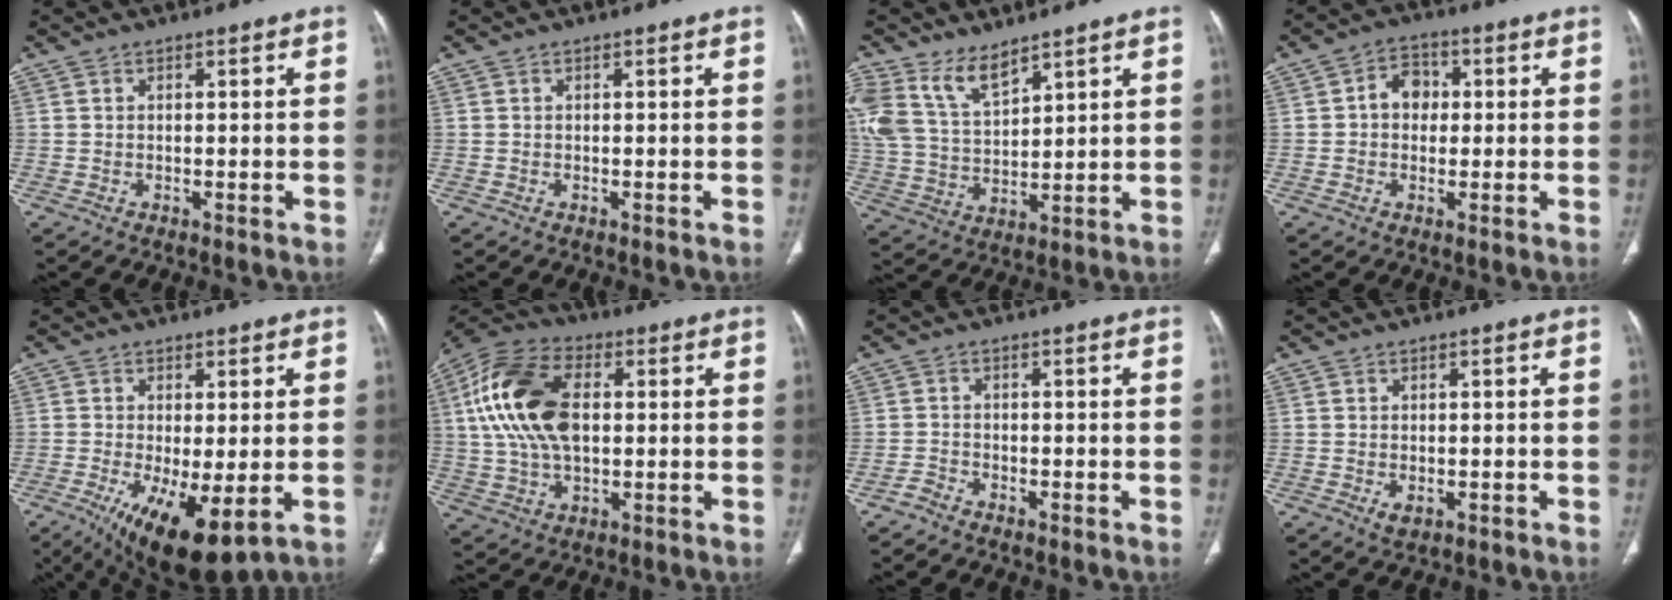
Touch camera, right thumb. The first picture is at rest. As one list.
[{"total": 0.0}, {"total": 11.4, "force": [7.7, 5.5, 6.3], "torque": [-0.118, -0.028, 0.172]}, {"total": 5.5, "force": [0.5, 4.5, 3.2], "torque": [-0.027, 0.013, 0.000]}, {"total": 12.2, "force": [-3.9, 4.1, 10.9], "torque": [-0.185, -0.025, -0.048]}, {"total": 18.2, "force": [2.8, 10.8, 14.4], "torque": [-0.281, 0.014, 0.047]}, {"total": 1.6, "force": [-1.5, 0.4, 0.2], "torque": [-0.009, 0.003, -0.033]}, {"total": 1.9, "force": [-0.6, 1.2, 1.4], "torque": [-0.022, -0.001, -0.003]}]